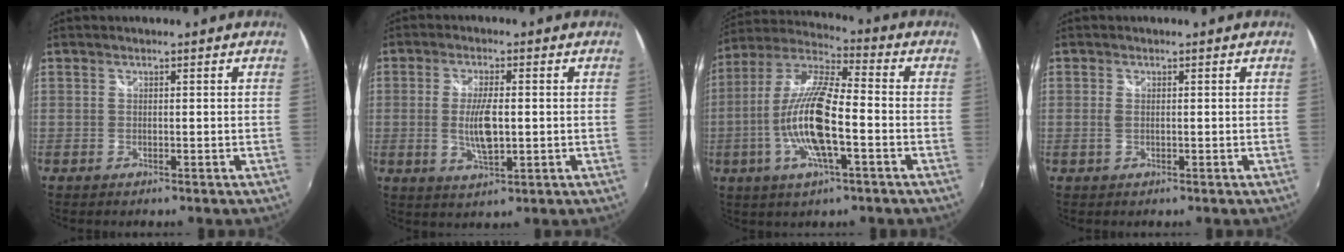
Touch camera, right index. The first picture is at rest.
{"total": 6.8, "force": [-0.5, 2.4, 6.4], "torque": [-0.122, -0.008, -0.006]}
{"total": 15.9, "force": [-4.0, 3.9, 14.9], "torque": [-0.296, -0.007, -0.080]}
{"total": 1.3, "force": [0.0, 0.6, 1.1], "torque": [-0.024, -0.001, -0.001]}